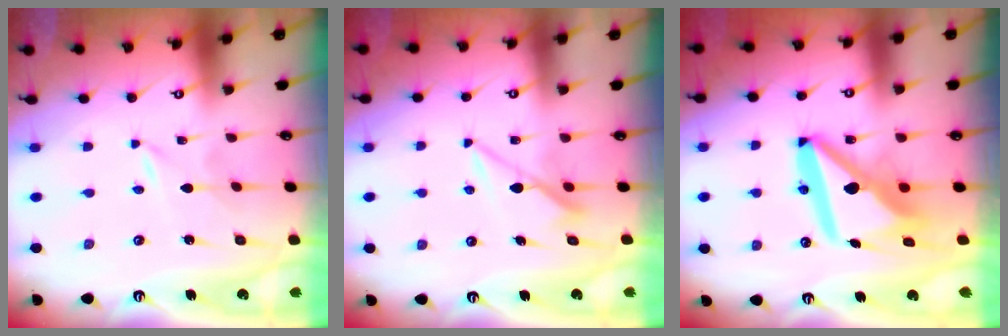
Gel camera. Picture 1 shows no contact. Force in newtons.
{"total": 7.6, "press": 7.6, "slide": 0.4}
{"total": 16.4, "press": 16.3, "slide": 1.7}